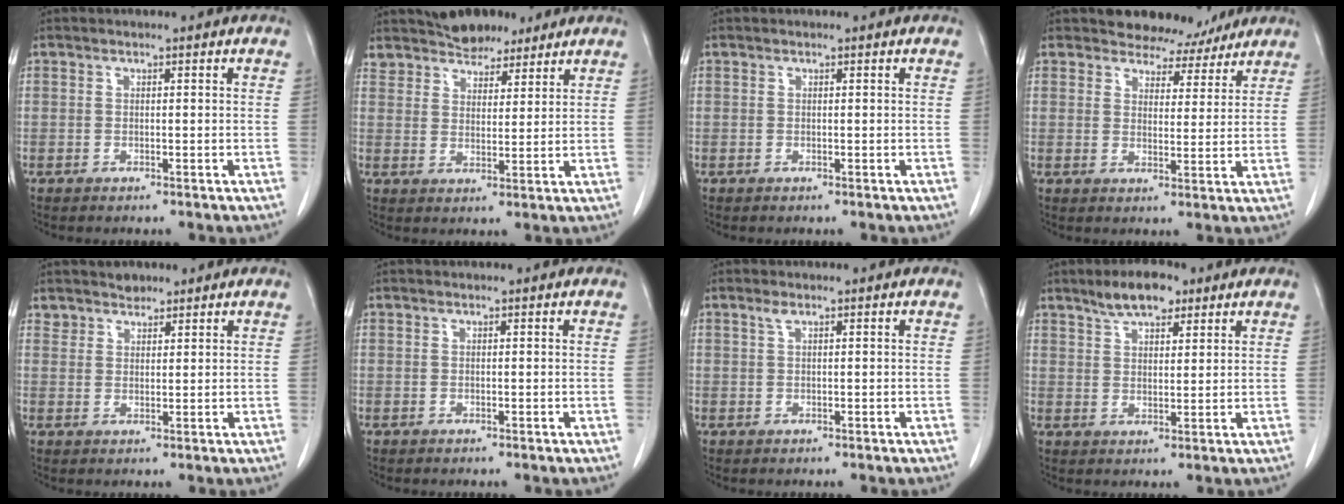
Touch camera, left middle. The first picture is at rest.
{"total": 6.7, "force": [5.9, 2.7, 1.7], "torque": [-0.030, 0.012, 0.106]}
{"total": 0.0}
{"total": 6.5, "force": [5.8, 2.8, 0.2], "torque": [0.008, -0.008, 0.072]}
{"total": 2.5, "force": [2.2, 1.3, 0.0], "torque": [0.001, 0.006, 0.036]}
{"total": 0.0}
{"total": 1.0, "force": [0.6, 0.2, 0.7], "torque": [-0.015, 0.005, 0.012]}
{"total": 6.6, "force": [4.7, 2.5, 4.0], "torque": [-0.067, 0.009, 0.081]}